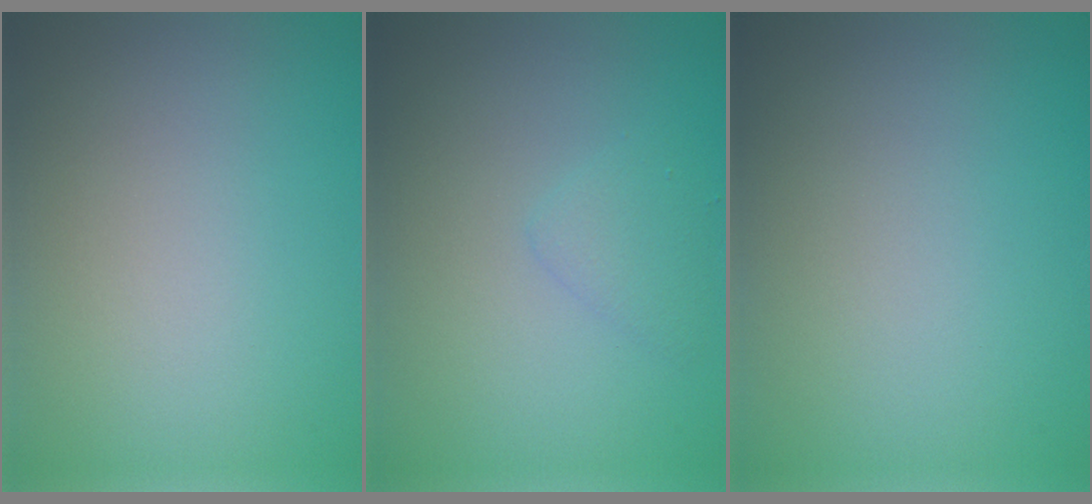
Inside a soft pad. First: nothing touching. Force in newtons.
{"total": 1.4, "press": 1.4, "slide": 0.1}
{"total": 0.0}